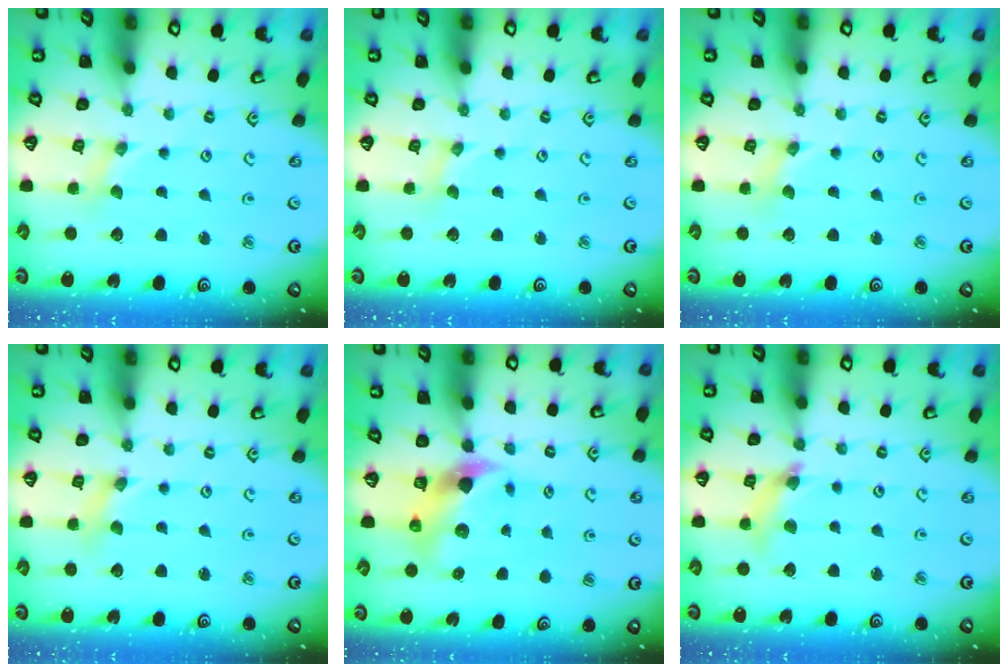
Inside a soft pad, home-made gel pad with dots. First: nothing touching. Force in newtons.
{"total": 0.0}
{"total": 0.0}
{"total": 1.2, "press": 1.2, "slide": 0.3}
{"total": 7.8, "press": 7.6, "slide": 1.4}
{"total": 7.8, "press": 7.7, "slide": 0.9}